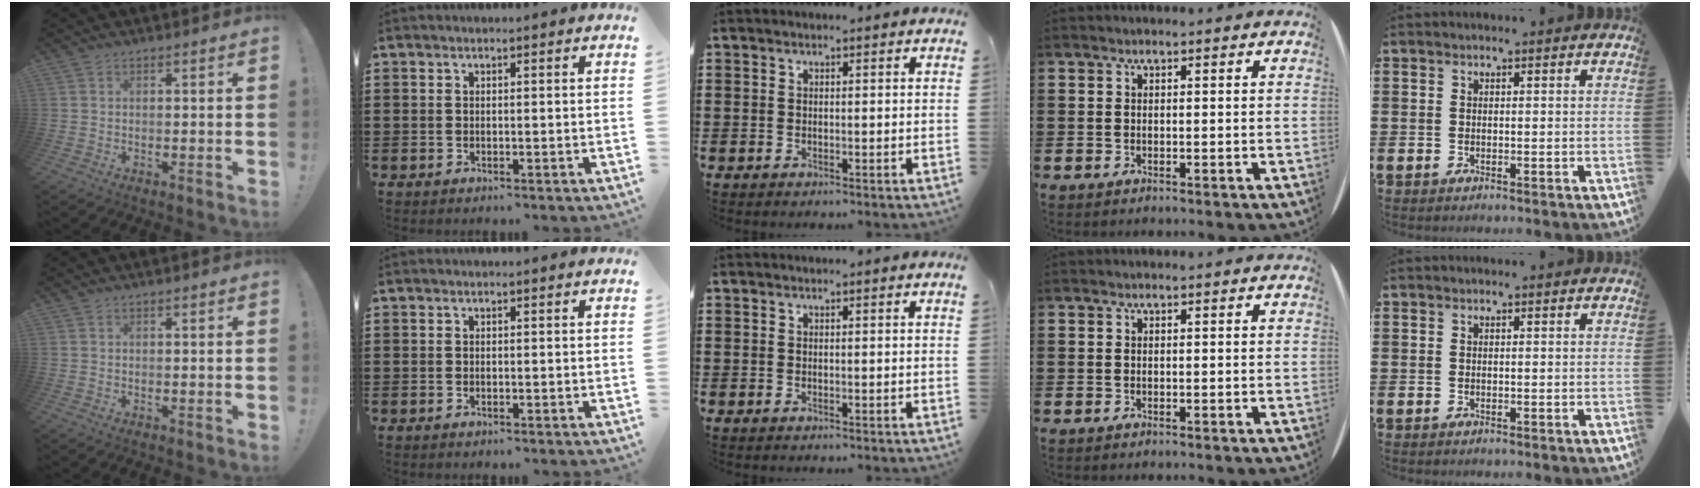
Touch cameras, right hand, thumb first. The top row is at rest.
{}